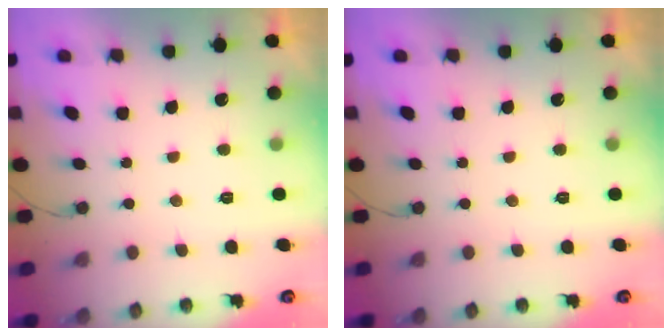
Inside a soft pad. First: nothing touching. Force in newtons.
{"total": 0.0}